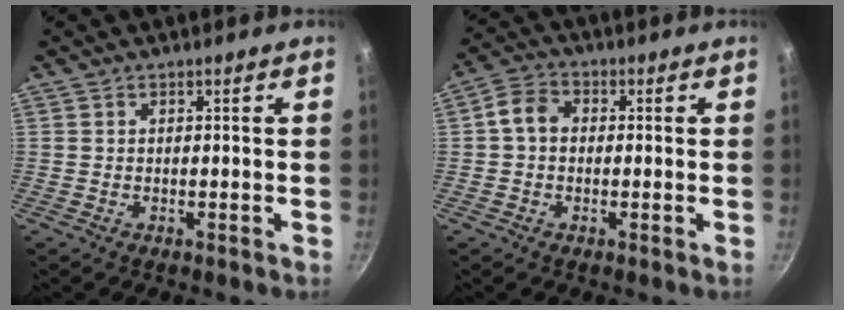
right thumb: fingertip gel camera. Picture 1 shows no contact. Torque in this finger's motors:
{"motor_torque": [-0.04, 0.06, 0.30, -0.29, 0.01]}